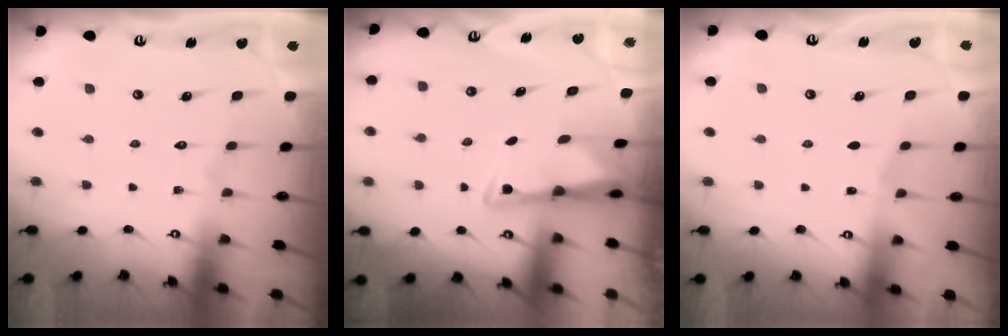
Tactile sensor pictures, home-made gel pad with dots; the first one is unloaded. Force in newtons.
{"total": 3.0, "press": 2.9, "slide": 0.6}
{"total": 1.6, "press": 1.5, "slide": 0.3}